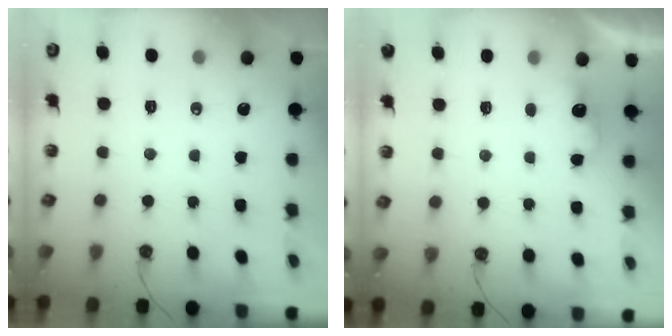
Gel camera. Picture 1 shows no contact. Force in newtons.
{"total": 2.8, "press": 2.7, "slide": 0.8}